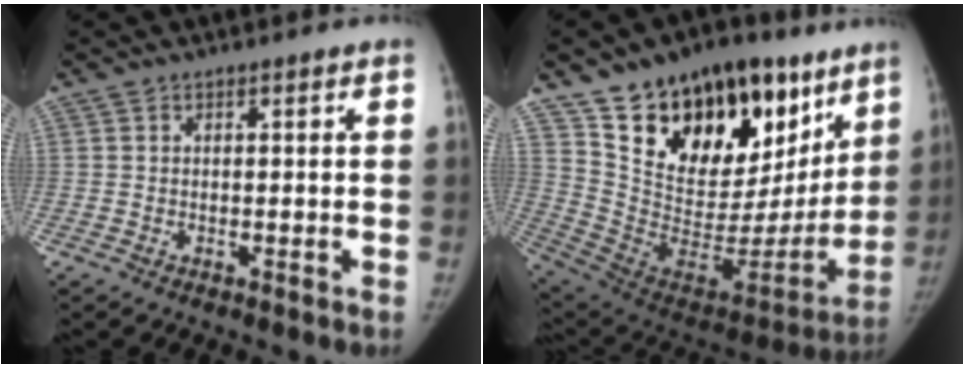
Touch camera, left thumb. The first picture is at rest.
{"total": 31.2, "force": [19.3, 17.0, 17.7], "torque": [-0.225, -0.052, 0.324]}